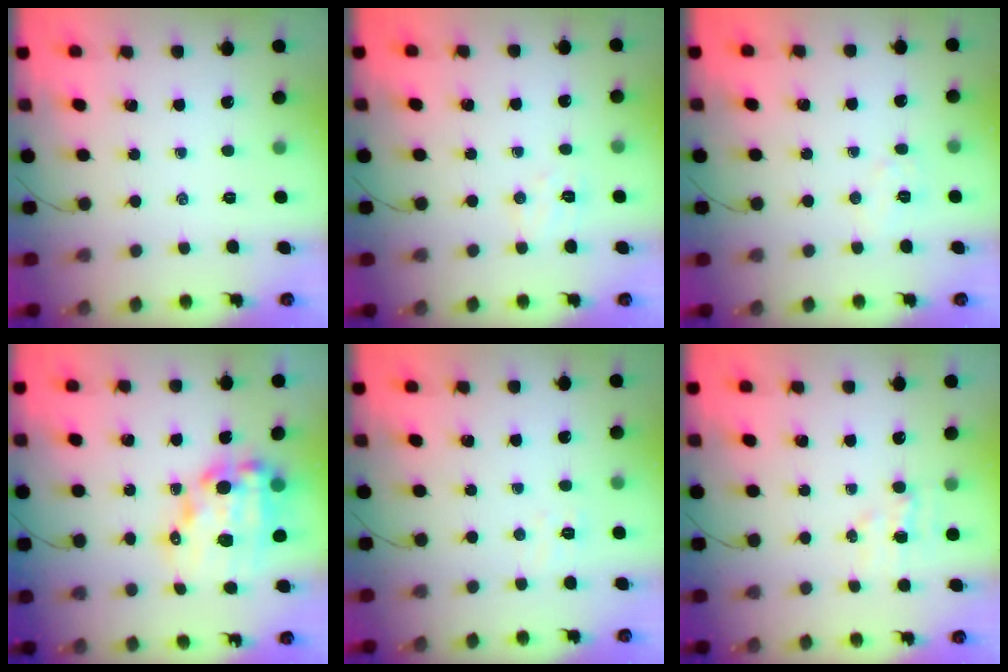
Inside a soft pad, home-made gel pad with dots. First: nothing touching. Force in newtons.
{"total": 5.5, "press": 5.4, "slide": 1.2}
{"total": 5.2, "press": 5.1, "slide": 1.1}
{"total": 15.4, "press": 15.0, "slide": 3.5}
{"total": 3.8, "press": 3.6, "slide": 1.0}
{"total": 4.6, "press": 4.5, "slide": 1.0}